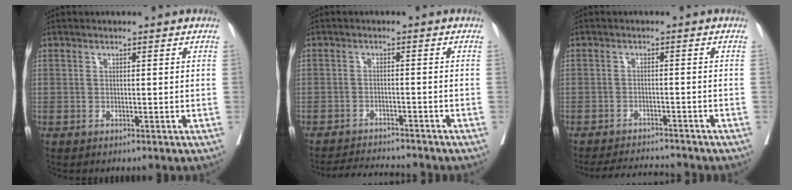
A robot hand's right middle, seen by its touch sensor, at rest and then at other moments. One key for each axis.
{"total": 6.4, "fx": -6.3, "fy": 0.2, "fz": 1.2, "tx": -0.015, "ty": -0.005, "tz": -0.101}
{"total": 6.6, "fx": -6.5, "fy": 0.3, "fz": 1.1, "tx": -0.014, "ty": -0.003, "tz": -0.099}